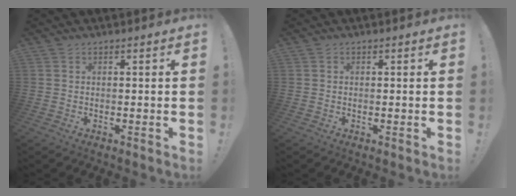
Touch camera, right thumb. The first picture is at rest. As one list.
[{"total": 0.0}]